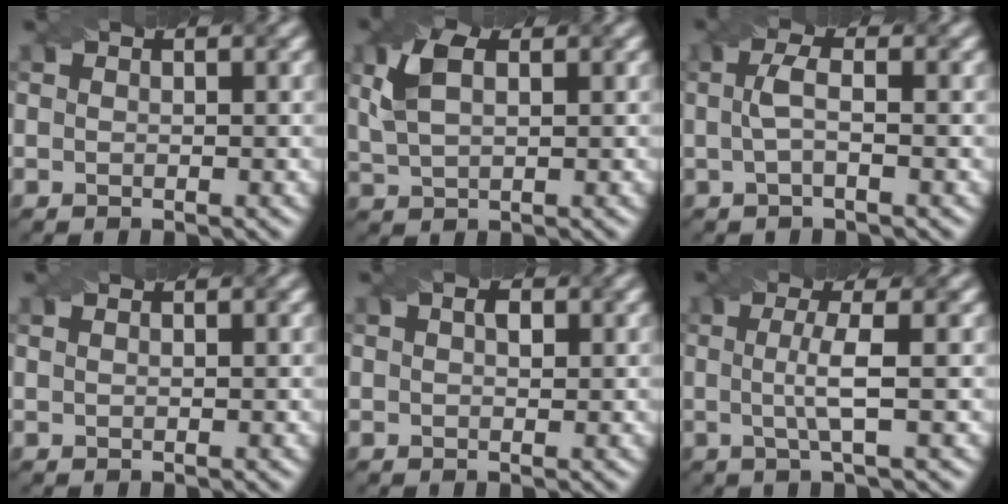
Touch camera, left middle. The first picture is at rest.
{"total": 4.4, "force": [1.6, 2.3, 3.4], "torque": [-0.083, 0.008, 0.031]}
{"total": 2.1, "force": [0.0, 0.5, 2.0], "torque": [-0.046, 0.006, -0.002]}
{"total": 0.8, "force": [0.6, 0.3, 0.5], "torque": [-0.007, -0.002, 0.006]}
{"total": 1.2, "force": [0.5, 0.6, 1.0], "torque": [-0.017, 0.003, 0.010]}
{"total": 3.4, "force": [-0.1, 0.6, 3.3], "torque": [-0.061, -0.002, -0.005]}